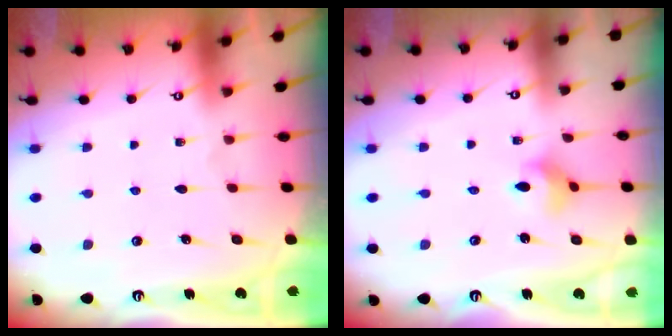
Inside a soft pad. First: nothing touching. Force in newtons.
{"total": 4.2, "press": 4.2, "slide": 0.5}